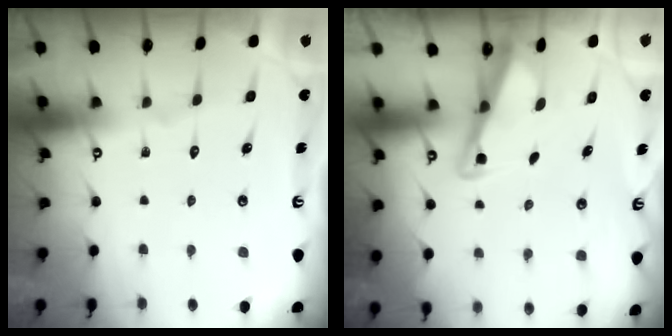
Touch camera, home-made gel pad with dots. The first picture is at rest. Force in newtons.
{"total": 2.7, "press": 2.7, "slide": 0.4}